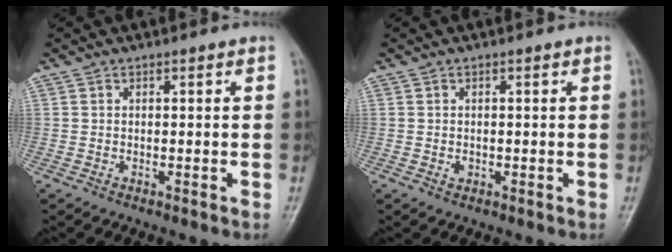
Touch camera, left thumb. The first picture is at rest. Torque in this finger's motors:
{"motor_torque": [-0.06, 0.08, 0.20, 0.07, 0.00]}